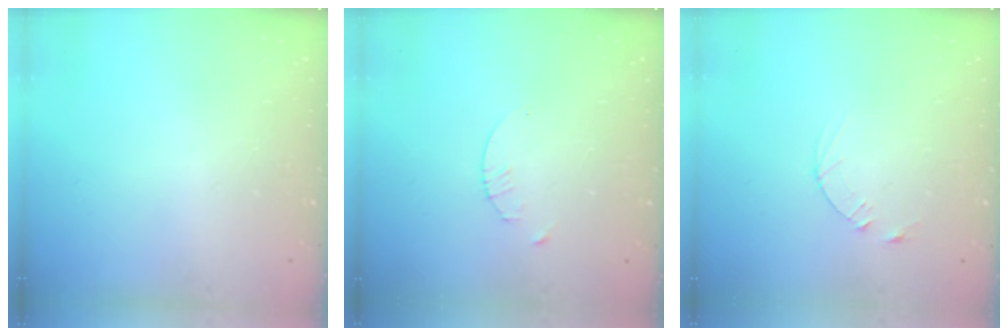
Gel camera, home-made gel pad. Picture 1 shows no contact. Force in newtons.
{"total": 1.7, "press": 1.6, "slide": 0.2}
{"total": 2.5, "press": 2.5, "slide": 0.3}